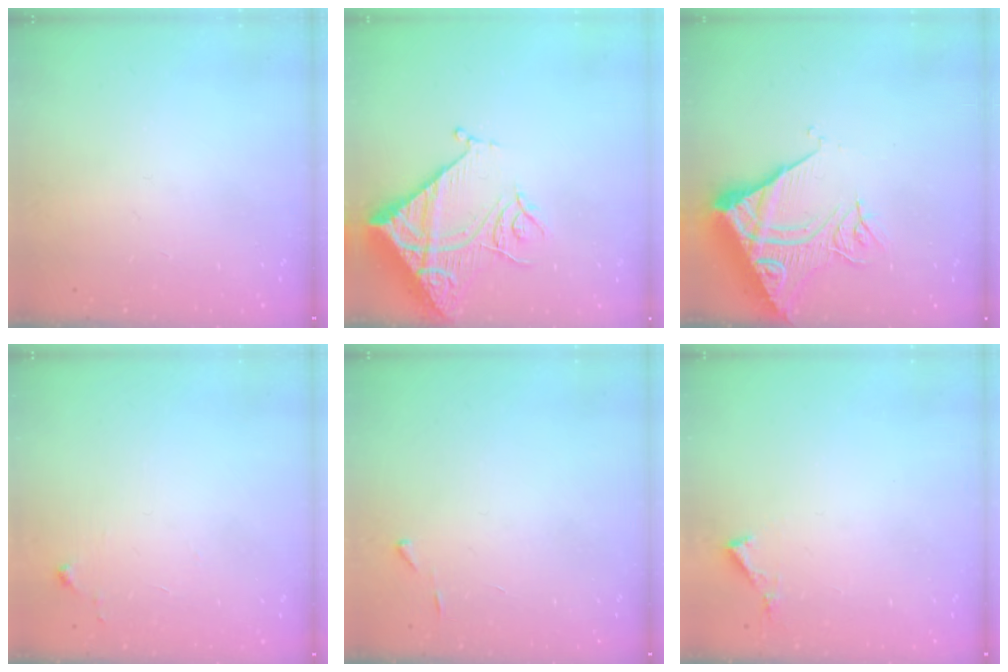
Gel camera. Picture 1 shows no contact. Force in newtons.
{"total": 15.5, "press": 15.3, "slide": 1.9}
{"total": 13.1, "press": 13.0, "slide": 1.7}
{"total": 4.7, "press": 4.7, "slide": 0.6}
{"total": 2.7, "press": 2.7, "slide": 0.3}
{"total": 4.1, "press": 4.1, "slide": 0.5}